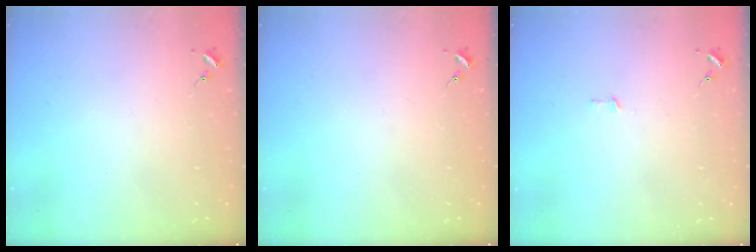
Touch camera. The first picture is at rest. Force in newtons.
{"total": 0.0}
{"total": 2.8, "press": 2.8, "slide": 0.2}